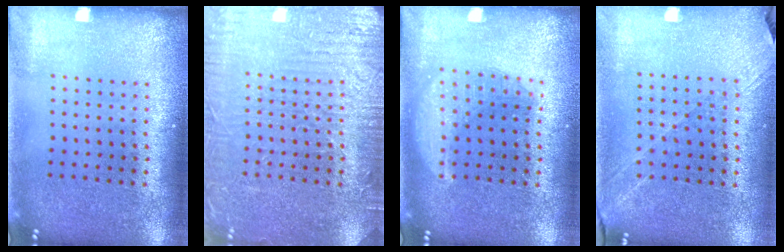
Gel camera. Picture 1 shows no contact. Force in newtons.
{"total": 5.4, "press": 5.3, "slide": 0.7}
{"total": 2.9, "press": 2.9, "slide": 0.3}
{"total": 1.3, "press": 1.2, "slide": 0.5}